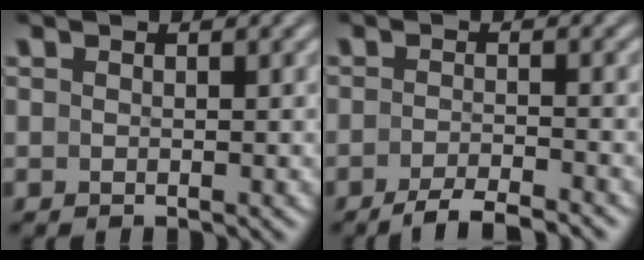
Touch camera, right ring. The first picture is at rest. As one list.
[{"total": 3.4, "force": [-3.2, 0.2, 1.3], "torque": [-0.024, -0.004, -0.052]}]